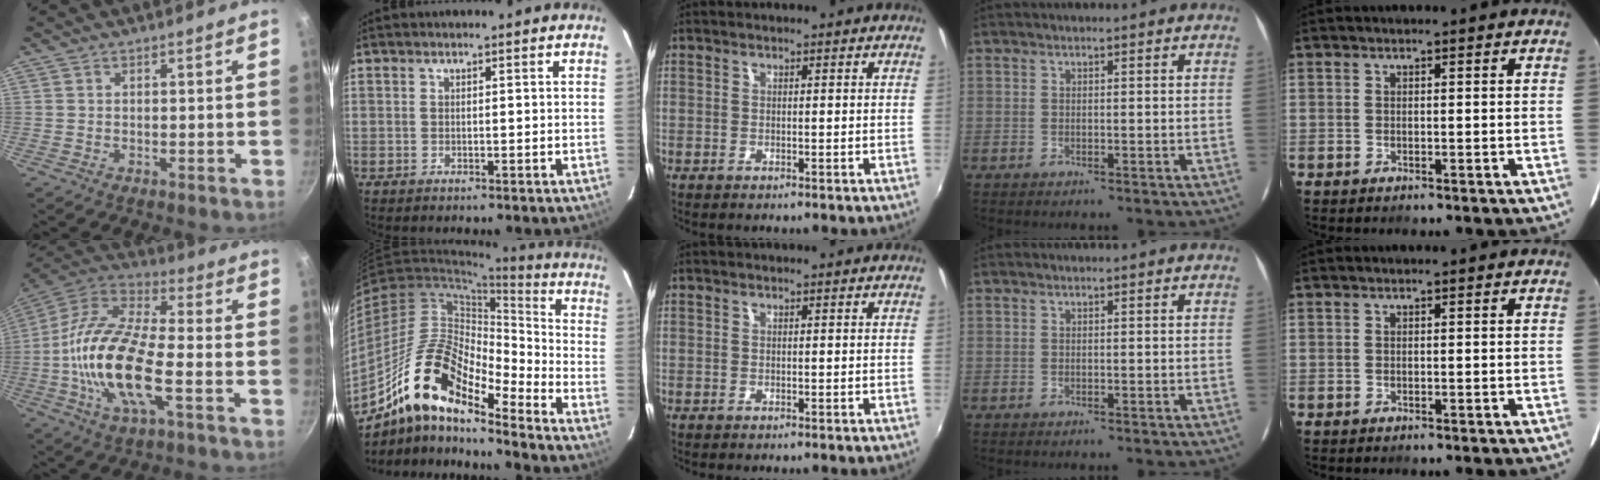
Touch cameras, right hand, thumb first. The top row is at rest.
{"thumb": {"total": 20.3, "force": [-4.8, 7.8, 18.1], "torque": [-0.353, 0.032, -0.110]}, "index": {"total": 17.8, "force": [-12.7, 5.3, 11.3], "torque": [-0.195, 0.000, -0.250]}}